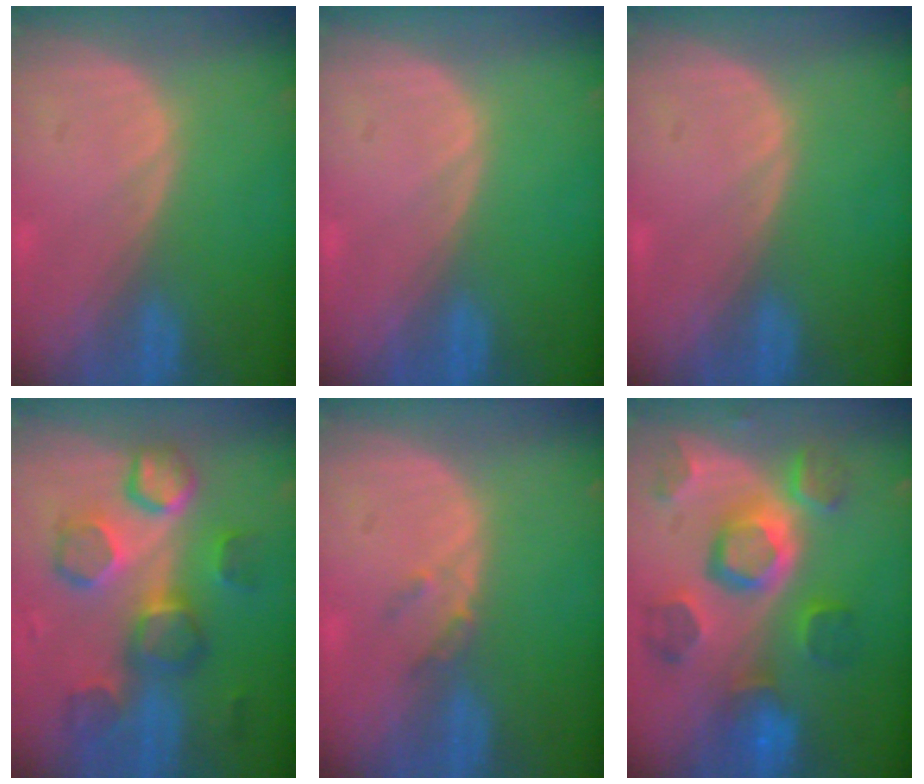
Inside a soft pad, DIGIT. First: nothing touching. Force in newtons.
{"total": 0.0}
{"total": 0.0}
{"total": 9.0, "press": 9.0, "slide": 0.3}
{"total": 1.8, "press": 1.6, "slide": 0.8}
{"total": 11.2, "press": 9.9, "slide": 5.3}